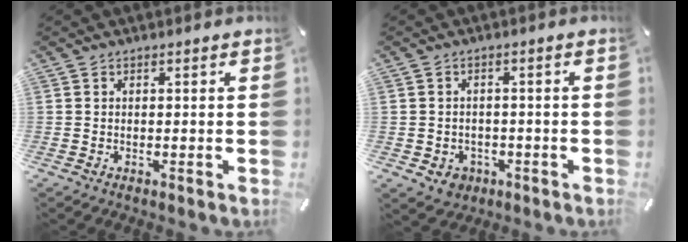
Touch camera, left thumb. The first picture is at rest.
{"total": 4.0, "force": [-1.3, 3.6, 1.2], "torque": [-0.004, 0.004, -0.024]}